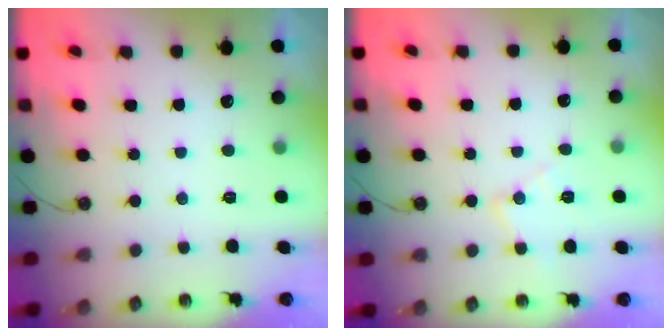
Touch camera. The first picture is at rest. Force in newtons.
{"total": 8.2, "press": 8.1, "slide": 0.6}